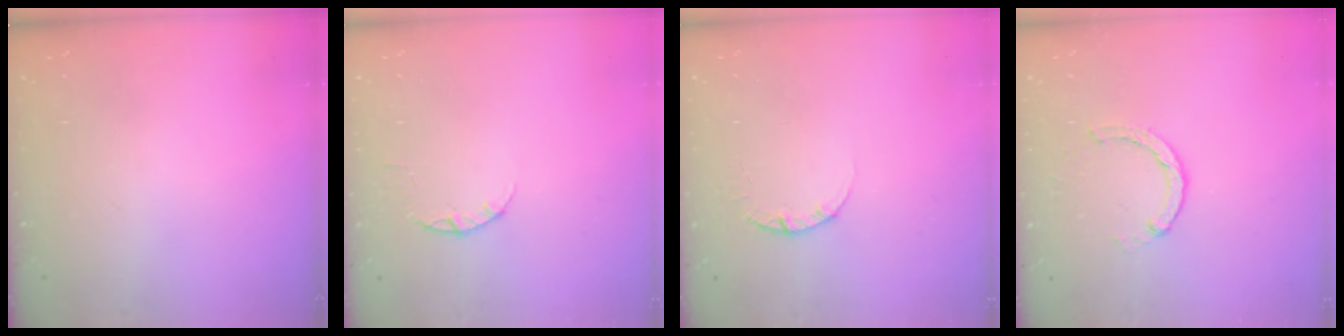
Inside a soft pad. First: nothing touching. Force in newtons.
{"total": 2.4, "press": 2.3, "slide": 0.4}
{"total": 2.4, "press": 2.4, "slide": 0.3}
{"total": 2.0, "press": 2.0, "slide": 0.2}